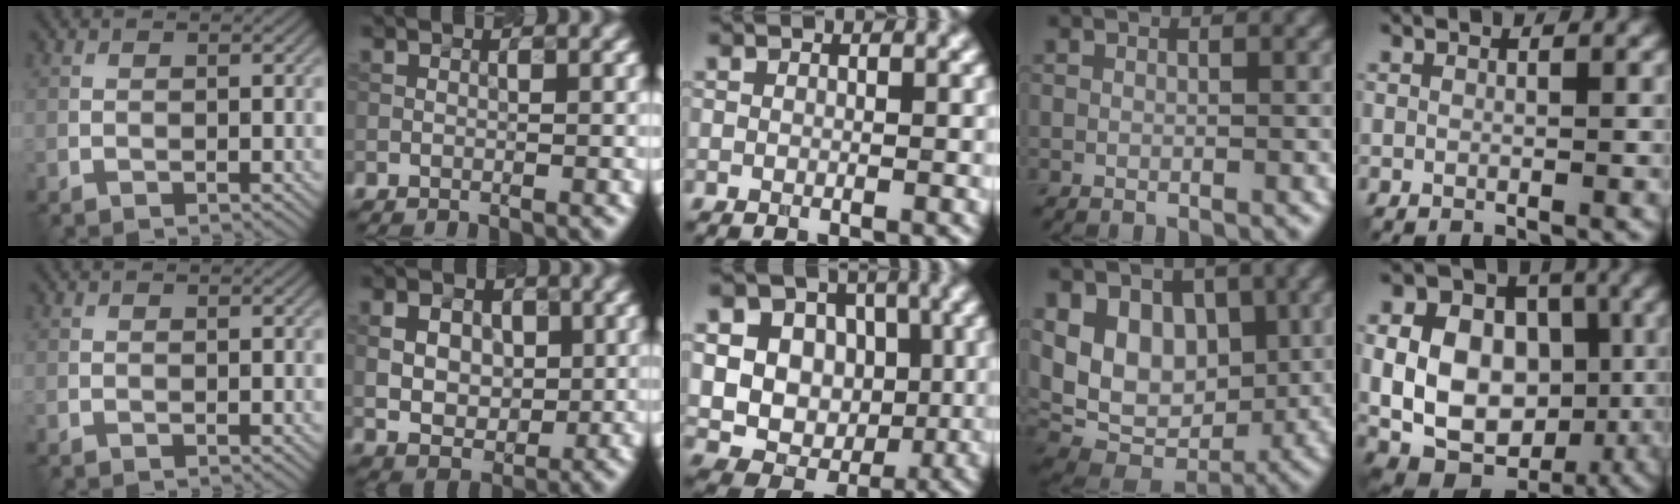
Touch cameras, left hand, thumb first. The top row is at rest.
{"index": {"total": 5.4, "force": [0.8, 4.0, 3.5], "torque": [-0.063, -0.001, 0.015]}, "middle": {"total": 15.9, "force": [2.9, 14.0, 7.1], "torque": [-0.144, 0.032, 0.043]}, "ring": {"total": 9.1, "force": [2.0, 6.6, 6.0], "torque": [-0.100, -0.006, 0.029]}, "little": {"total": 13.7, "force": [-0.2, 10.9, 8.4], "torque": [-0.146, 0.018, -0.009]}}